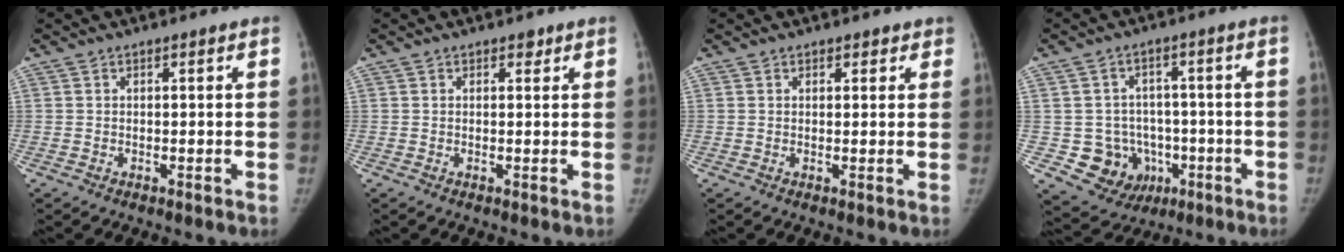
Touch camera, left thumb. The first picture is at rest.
{"total": 1.1, "force": [0.7, 0.7, 0.4], "torque": [0.003, -0.004, 0.008]}
{"total": 2.0, "force": [1.4, 1.3, 0.5], "torque": [0.018, -0.006, 0.012]}
{"total": 10.2, "force": [-2.6, 9.4, 3.0], "torque": [-0.018, 0.024, -0.023]}